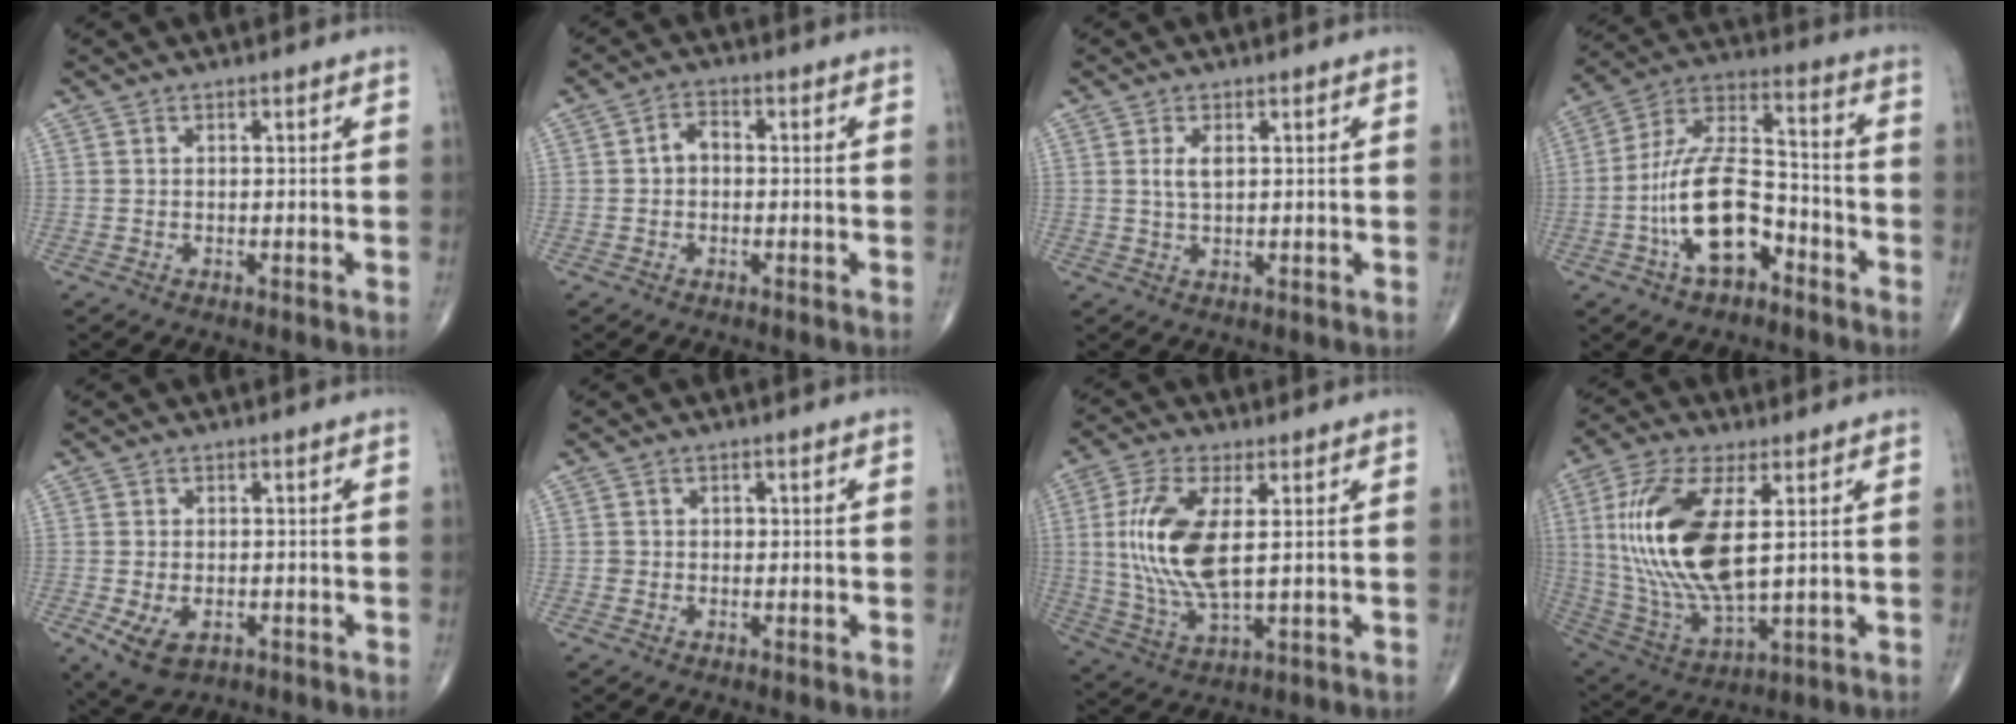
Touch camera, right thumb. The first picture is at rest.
{"total": 3.1, "force": [-0.2, 2.2, 2.1], "torque": [-0.026, 0.016, -0.010]}
{"total": 2.7, "force": [0.7, 1.2, 2.3], "torque": [-0.046, -0.003, 0.016]}
{"total": 16.1, "force": [-6.2, 8.1, 12.5], "torque": [-0.222, 0.052, -0.114]}
{"total": 6.2, "force": [-2.2, 3.7, 4.4], "torque": [-0.080, -0.001, -0.029]}
{"total": 1.2, "force": [-0.1, 1.2, 0.2], "torque": [0.004, 0.005, -0.004]}
{"total": 13.7, "force": [1.9, 5.4, 12.4], "torque": [-0.272, -0.013, 0.042]}
{"total": 20.1, "force": [3.2, 8.3, 18.0], "torque": [-0.389, -0.020, 0.067]}